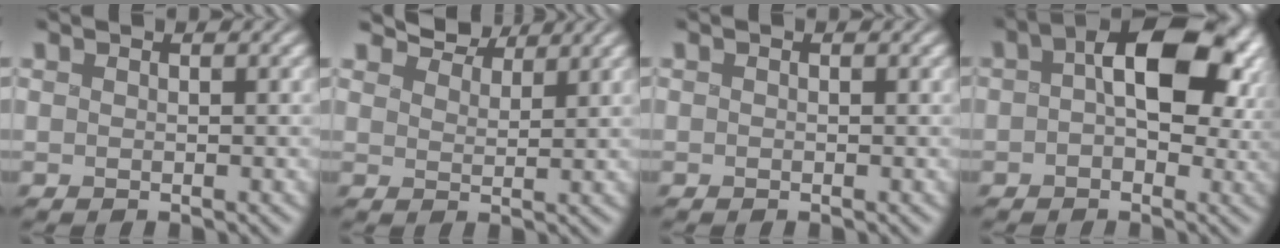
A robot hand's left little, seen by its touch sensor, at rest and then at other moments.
{"total": 4.2, "force": [3.8, 1.2, 1.2], "torque": [-0.035, 0.006, 0.067]}
{"total": 0.0}
{"total": 11.3, "force": [1.9, 6.5, 9.1], "torque": [-0.137, 0.006, 0.024]}